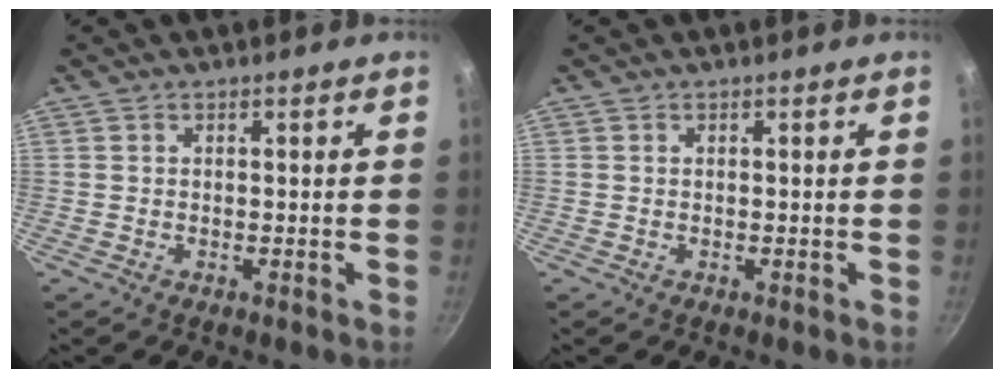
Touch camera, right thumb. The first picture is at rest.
{"total": 0.0}